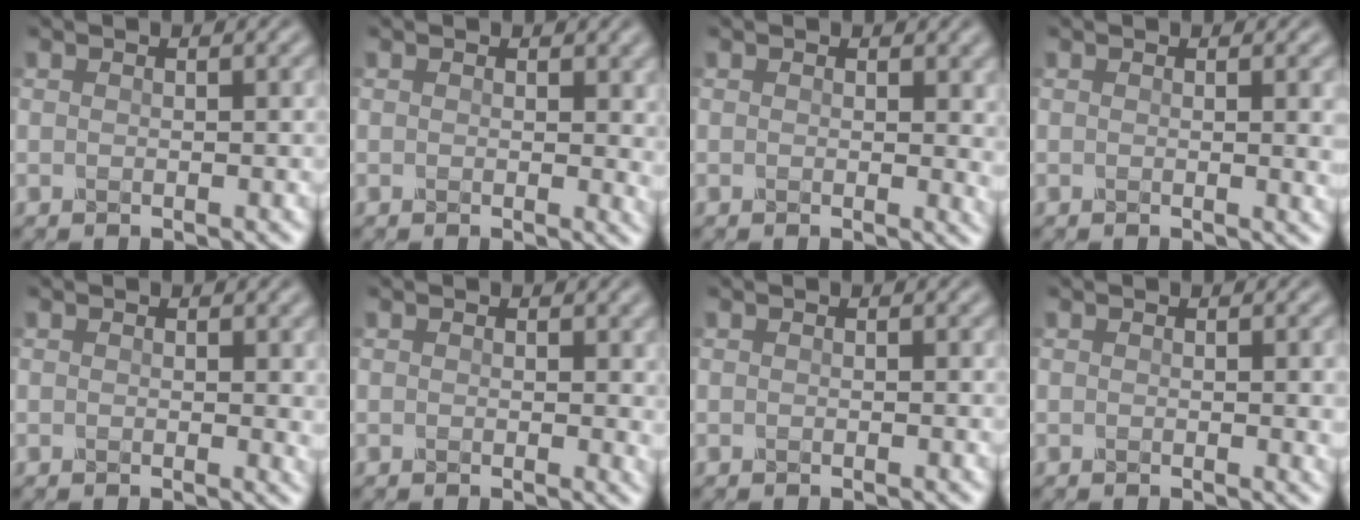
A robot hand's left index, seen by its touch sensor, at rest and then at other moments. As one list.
[{"total": 2.9, "force": [0.2, 1.9, 2.2], "torque": [-0.017, 0.002, 0.000]}, {"total": 3.2, "force": [0.2, 2.0, 2.4], "torque": [-0.020, 0.002, -0.002]}, {"total": 2.3, "force": [-0.1, 1.0, 2.0], "torque": [-0.018, 0.002, -0.003]}, {"total": 1.9, "force": [0.1, 1.2, 1.5], "torque": [-0.014, 0.001, 0.000]}, {"total": 2.0, "force": [0.2, 1.3, 1.5], "torque": [-0.012, 0.002, 0.001]}, {"total": 0.0}, {"total": 1.5, "force": [-0.2, 0.7, 1.3], "torque": [-0.014, -0.002, -0.002]}]